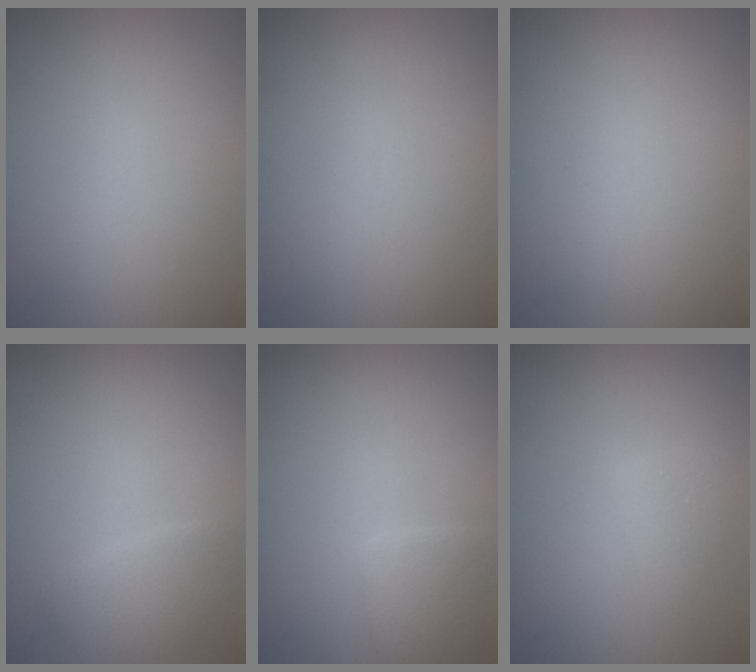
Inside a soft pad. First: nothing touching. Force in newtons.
{"total": 0.0}
{"total": 0.0}
{"total": 1.9, "press": 1.9, "slide": 0.1}
{"total": 1.9, "press": 1.9, "slide": 0.1}
{"total": 1.2, "press": 1.2, "slide": 0.0}